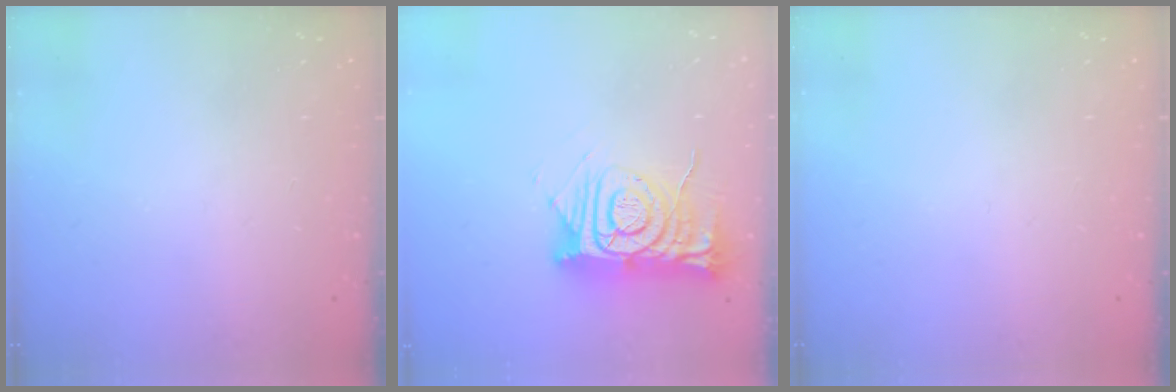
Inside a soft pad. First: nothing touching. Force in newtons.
{"total": 13.6, "press": 13.5, "slide": 1.3}
{"total": 0.0}